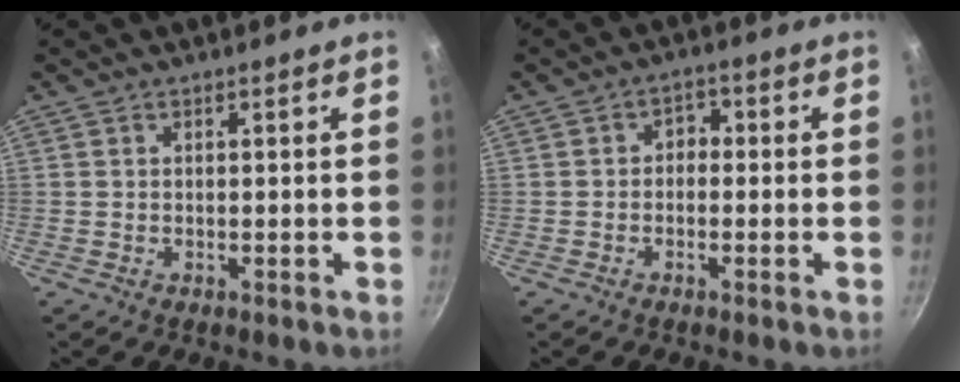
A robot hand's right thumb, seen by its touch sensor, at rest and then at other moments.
{"total": 2.7, "force": [-0.5, 2.1, 1.5], "torque": [-0.009, 0.014, -0.016]}